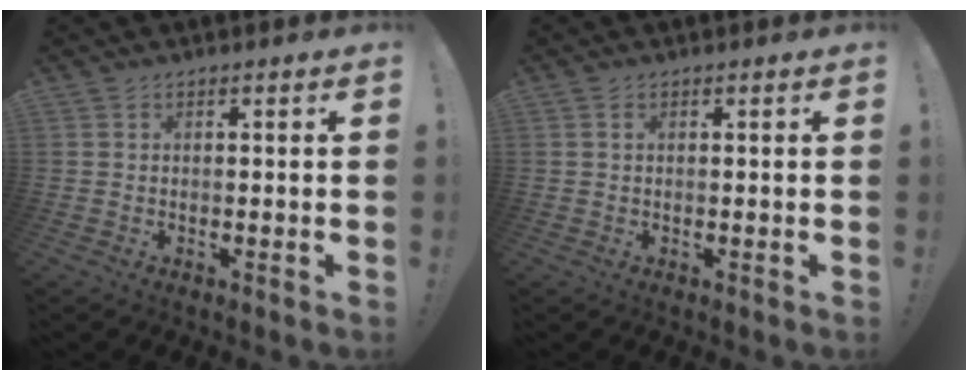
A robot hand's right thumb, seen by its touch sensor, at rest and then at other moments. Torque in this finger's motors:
{"motor_torque": [0.03, 0.03, -0.02, -0.01, 0.00]}